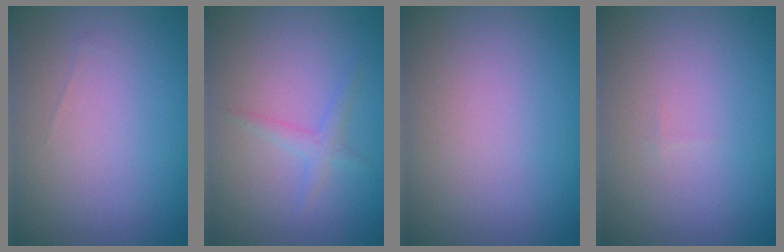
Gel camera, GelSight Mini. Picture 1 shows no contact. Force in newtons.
{"total": 1.4, "press": 1.4, "slide": 0.0}
{"total": 0.0}
{"total": 0.0}